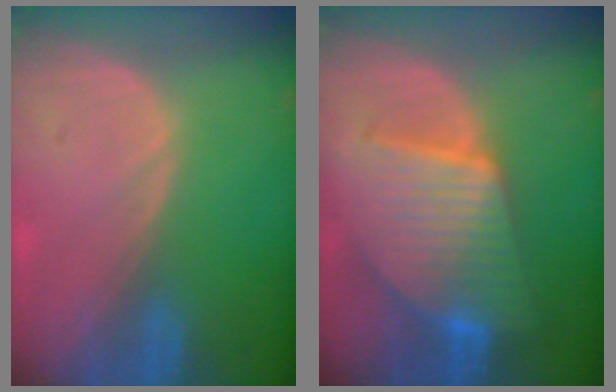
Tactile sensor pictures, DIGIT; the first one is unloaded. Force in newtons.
{"total": 10.1, "press": 10.1, "slide": 0.7}